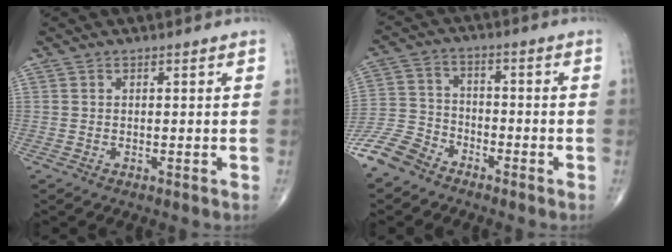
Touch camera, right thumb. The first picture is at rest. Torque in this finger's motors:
{"motor_torque": [3.32, 1.68, 0.35, -0.73, 0.00]}